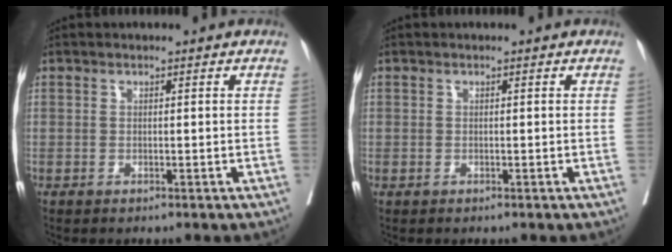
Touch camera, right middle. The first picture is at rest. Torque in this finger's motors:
{"motor_torque": [0.27, -0.44, -0.50, -0.21]}